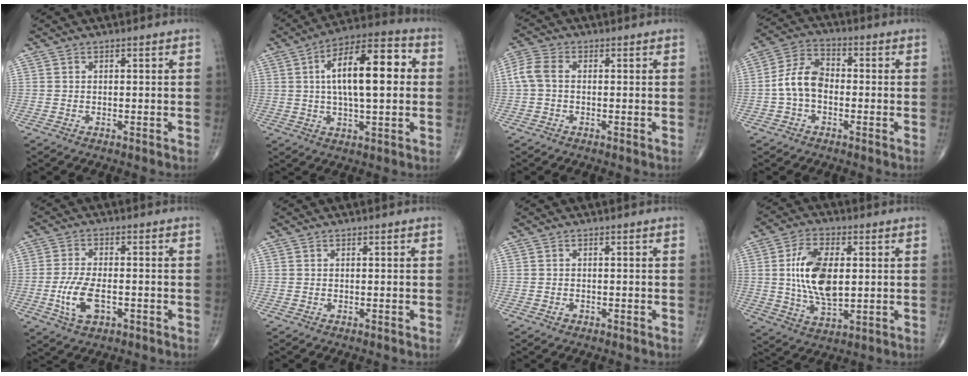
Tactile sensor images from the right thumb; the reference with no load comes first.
{"total": 17.1, "force": [2.3, 6.6, 15.6], "torque": [-0.237, 0.024, 0.030]}
{"total": 4.5, "force": [-0.1, 2.9, 3.5], "torque": [-0.086, 0.013, -0.010]}
{"total": 8.0, "force": [-1.3, 5.3, 5.9], "torque": [-0.106, 0.029, -0.038]}
{"total": 7.6, "force": [-2.2, 3.7, 6.3], "torque": [-0.134, 0.005, -0.037]}
{"total": 0.0}
{"total": 0.9, "force": [-0.4, 0.7, 0.3], "torque": [-0.005, 0.003, -0.006]}
{"total": 13.4, "force": [1.4, 7.1, 11.4], "torque": [-0.208, -0.007, 0.031]}